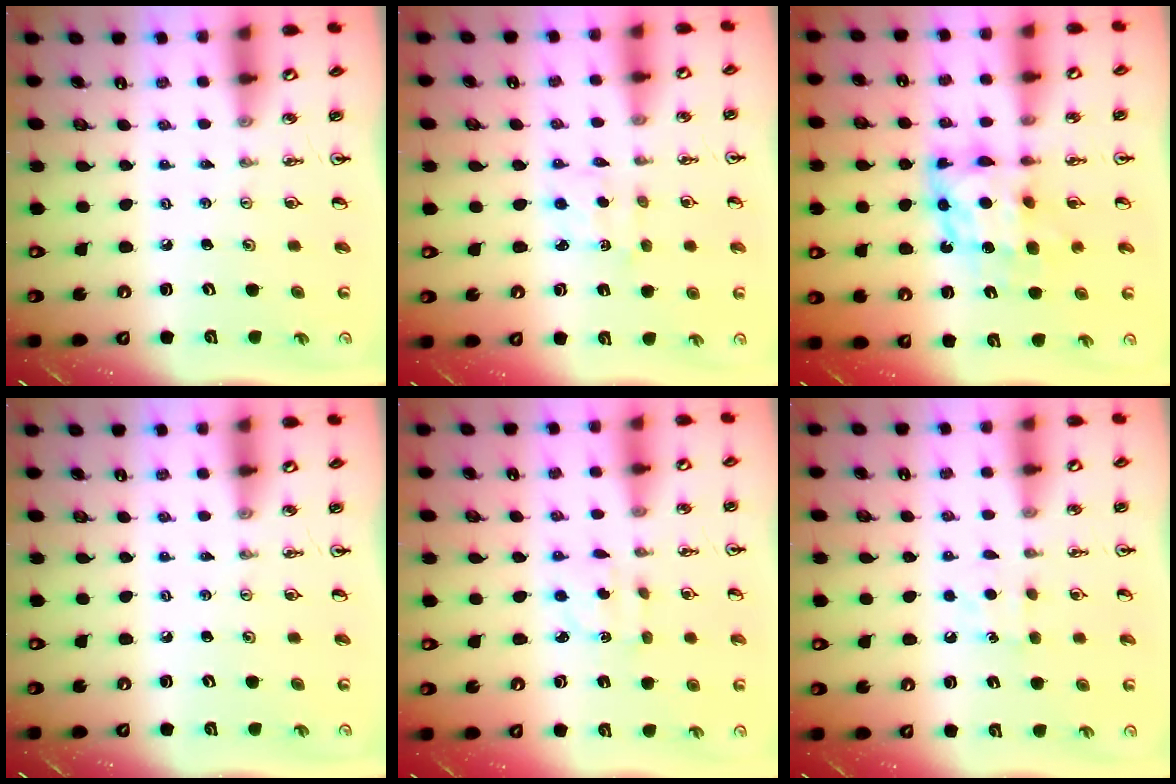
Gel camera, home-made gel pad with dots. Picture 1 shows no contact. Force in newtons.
{"total": 2.8, "press": 2.7, "slide": 0.6}
{"total": 9.7, "press": 9.6, "slide": 0.9}
{"total": 0.0}
{"total": 2.6, "press": 2.5, "slide": 0.6}
{"total": 6.4, "press": 6.3, "slide": 0.8}